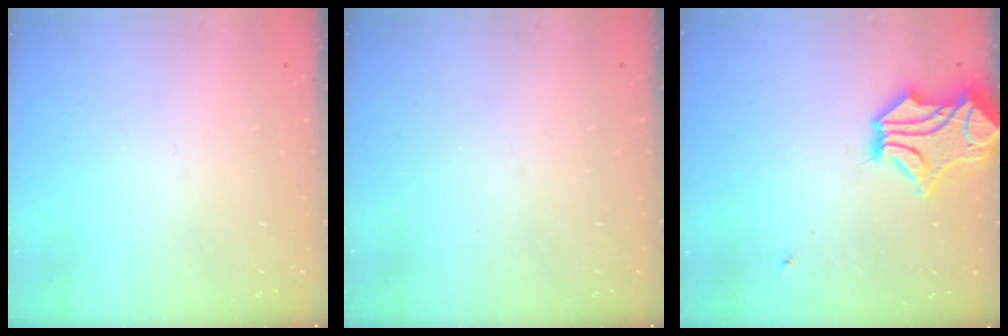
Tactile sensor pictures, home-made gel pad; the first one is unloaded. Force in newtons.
{"total": 0.0}
{"total": 5.0, "press": 4.6, "slide": 2.2}